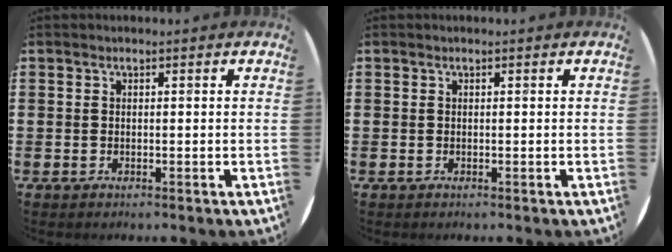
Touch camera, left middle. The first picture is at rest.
{"total": 0.0}